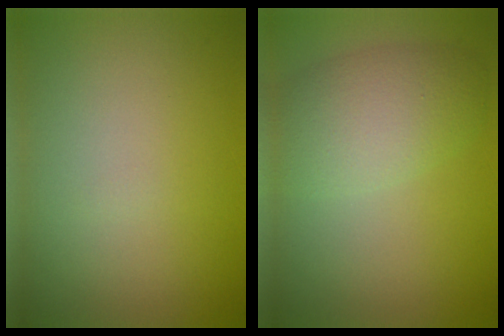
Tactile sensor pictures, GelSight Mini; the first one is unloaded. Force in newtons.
{"total": 5.0, "press": 5.0, "slide": 0.1}